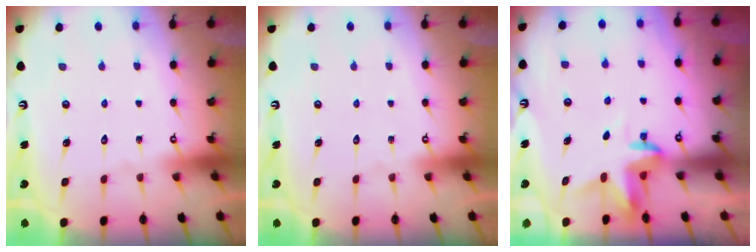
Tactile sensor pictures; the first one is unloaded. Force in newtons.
{"total": 0.0}
{"total": 3.6, "press": 3.6, "slide": 0.2}